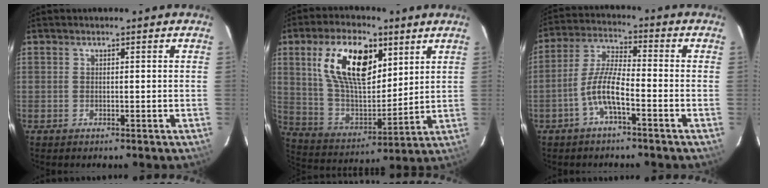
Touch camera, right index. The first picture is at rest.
{"total": 19.3, "force": [8.2, 9.8, 14.4], "torque": [-0.267, 0.009, 0.161]}
{"total": 7.5, "force": [-3.6, 1.5, 6.4], "torque": [-0.141, 0.010, -0.070]}